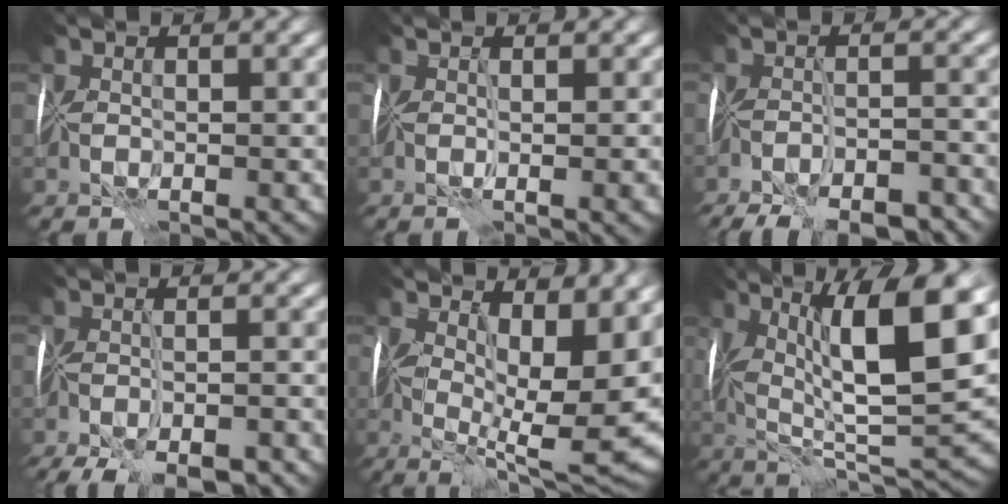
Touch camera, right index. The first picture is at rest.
{"total": 1.9, "force": [0.0, 0.4, 1.9], "torque": [-0.019, -0.003, 0.003]}
{"total": 11.1, "force": [-9.4, 3.6, 4.6], "torque": [-0.055, -0.011, -0.115]}
{"total": 8.2, "force": [-6.2, 2.6, 4.7], "torque": [-0.069, -0.023, -0.085]}
{"total": 12.1, "force": [2.3, 4.7, 10.9], "torque": [-0.167, -0.018, 0.043]}
{"total": 13.4, "force": [3.6, 4.0, 12.3], "torque": [-0.202, 0.006, 0.063]}